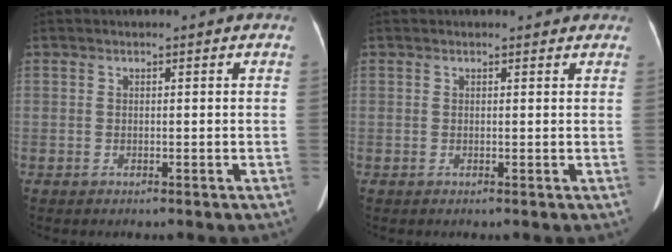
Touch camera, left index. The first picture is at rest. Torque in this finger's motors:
{"motor_torque": [0.26, -0.06, -0.02, 0.00]}